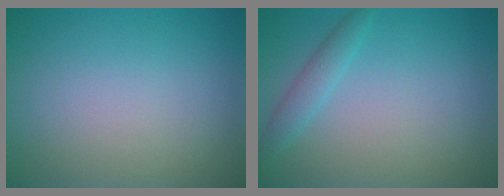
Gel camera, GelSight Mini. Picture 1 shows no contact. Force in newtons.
{"total": 1.8, "press": 1.8, "slide": 0.2}